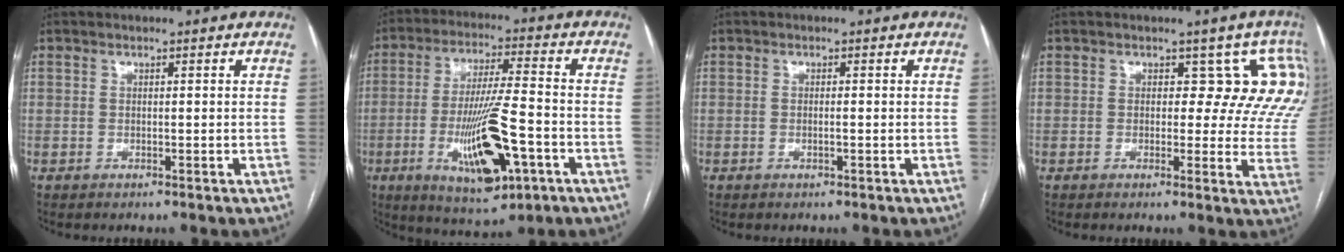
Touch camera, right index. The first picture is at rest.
{"total": 15.1, "force": [-5.0, 2.9, 14.0], "torque": [-0.260, -0.014, -0.076]}
{"total": 0.8, "force": [-0.2, 0.1, 0.7], "torque": [-0.016, -0.001, -0.003]}
{"total": 8.7, "force": [4.9, 5.0, 5.2], "torque": [-0.028, 0.003, 0.023]}